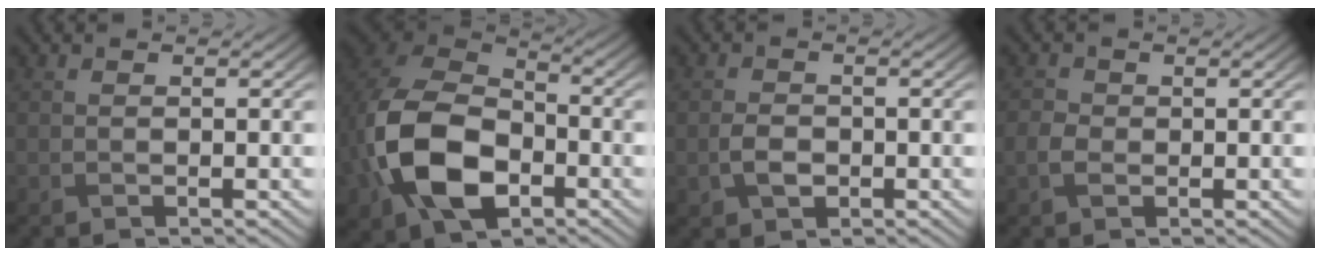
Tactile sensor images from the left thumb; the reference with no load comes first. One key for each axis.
{"total": 14.4, "fx": -4.3, "fy": 9.9, "fz": 9.6, "tx": -0.238, "ty": -0.030, "tz": -0.086}
{"total": 2.2, "fx": -0.8, "fy": 1.6, "fz": 1.3, "tx": -0.028, "ty": -0.005, "tz": -0.018}
{"total": 1.8, "fx": -0.6, "fy": 1.5, "fz": 0.9, "tx": -0.023, "ty": -0.005, "tz": -0.018}